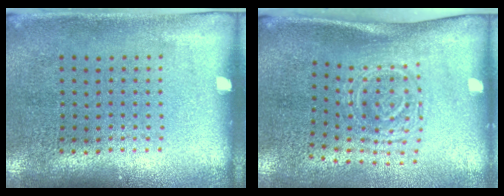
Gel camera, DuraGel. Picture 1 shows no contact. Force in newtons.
{"total": 1.7, "press": 1.2, "slide": 1.2}